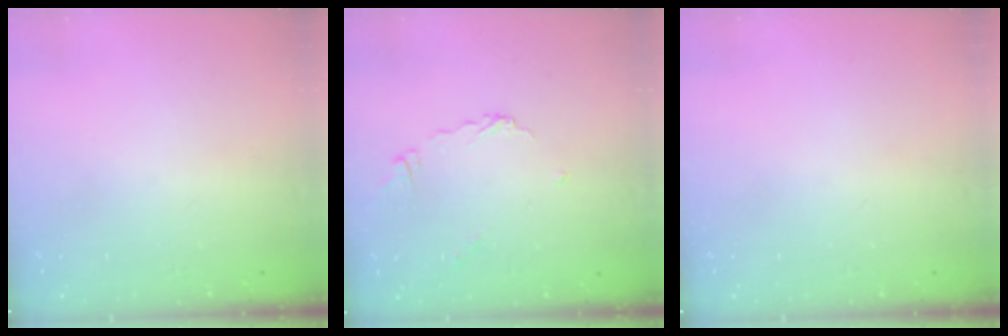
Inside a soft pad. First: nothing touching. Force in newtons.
{"total": 6.5, "press": 6.5, "slide": 0.7}
{"total": 0.0}